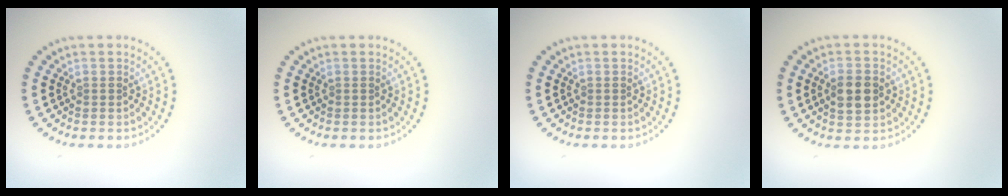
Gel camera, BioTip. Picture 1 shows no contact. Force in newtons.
{"total": 0.0}
{"total": 0.0}
{"total": 3.2, "press": 3.2, "slide": 0.2}